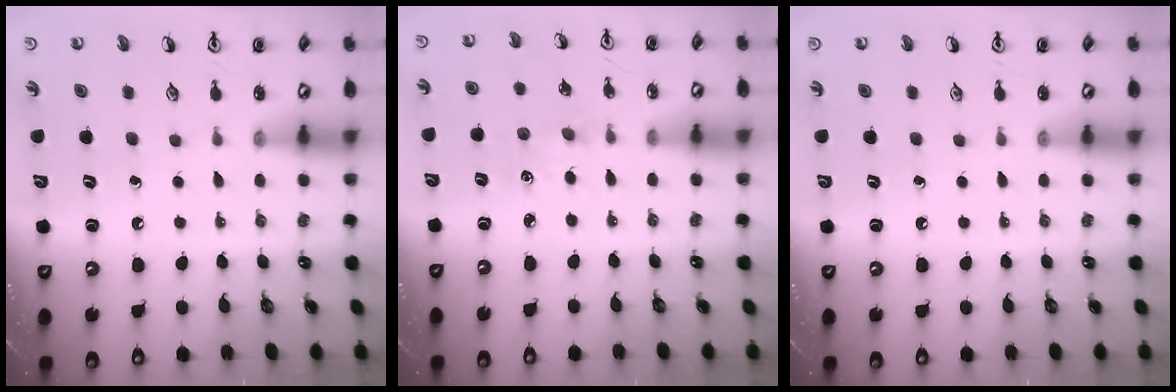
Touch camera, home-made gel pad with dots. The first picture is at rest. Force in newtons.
{"total": 1.2, "press": 1.2, "slide": 0.3}
{"total": 0.0}